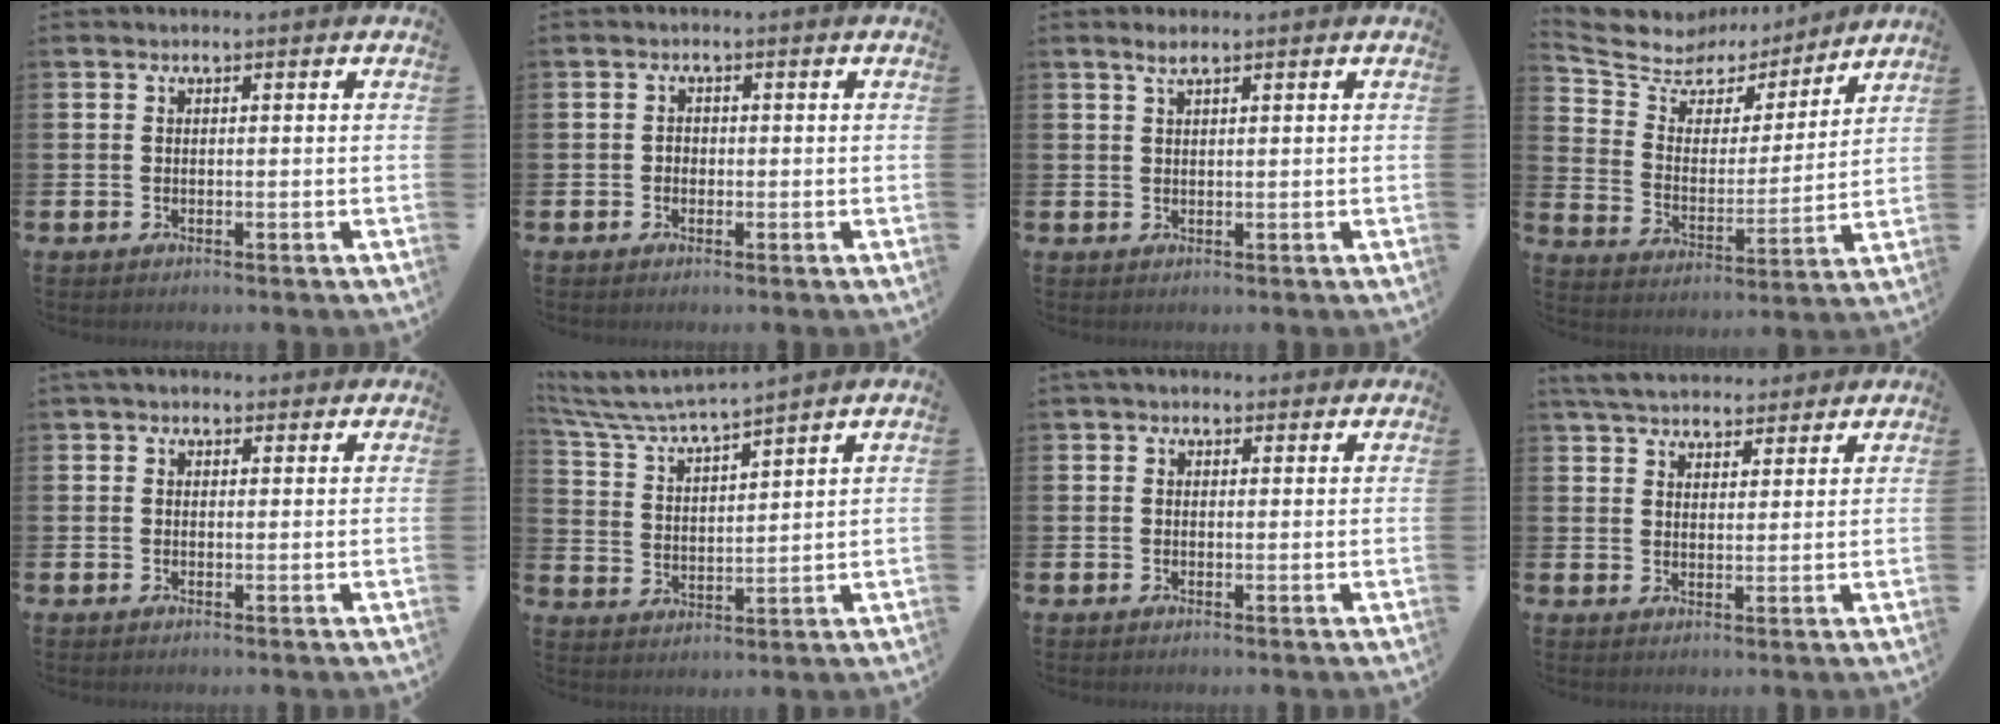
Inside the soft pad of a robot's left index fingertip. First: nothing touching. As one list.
[{"total": 1.2, "force": [-0.4, 1.0, 0.3], "torque": [0.001, 0.003, -0.013]}, {"total": 1.8, "force": [1.3, 0.3, 1.1], "torque": [-0.015, 0.001, 0.020]}, {"total": 6.8, "force": [6.0, 3.2, 0.5], "torque": [-0.053, -0.049, 0.102]}, {"total": 1.8, "force": [1.3, 1.2, 0.6], "torque": [0.007, 0.000, 0.019]}, {"total": 5.6, "force": [5.4, 0.0, 1.4], "torque": [-0.053, -0.041, 0.090]}, {"total": 1.6, "force": [1.0, 1.0, 0.6], "torque": [0.009, 0.002, 0.014]}, {"total": 5.0, "force": [4.8, 1.3, 0.7], "torque": [-0.031, -0.018, 0.088]}]